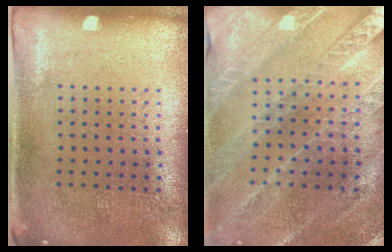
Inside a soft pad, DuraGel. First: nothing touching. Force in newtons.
{"total": 2.4, "press": 2.4, "slide": 0.3}